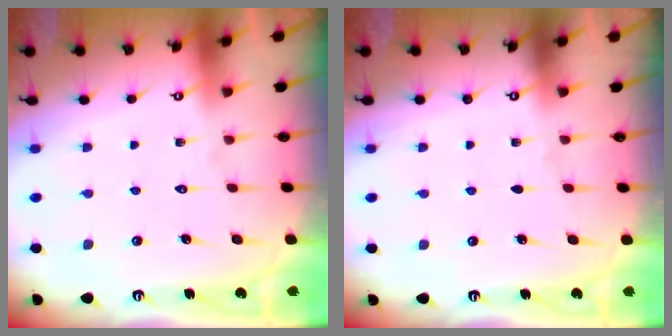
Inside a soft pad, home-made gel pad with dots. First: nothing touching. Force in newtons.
{"total": 0.0}